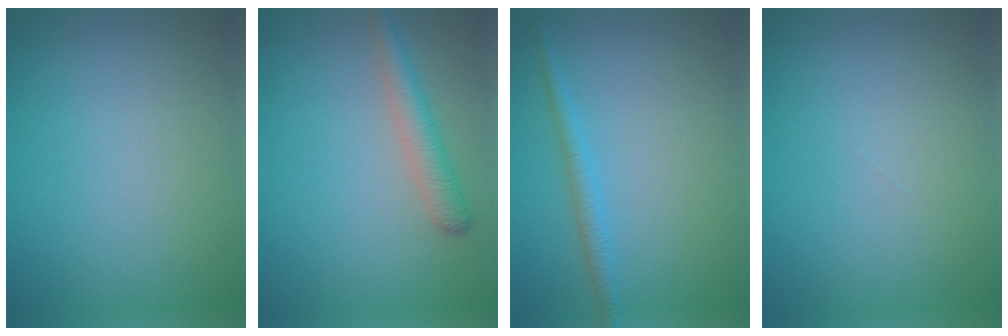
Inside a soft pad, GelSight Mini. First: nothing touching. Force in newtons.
{"total": 2.8, "press": 2.8, "slide": 0.2}
{"total": 1.8, "press": 1.8, "slide": 0.1}
{"total": 0.0}